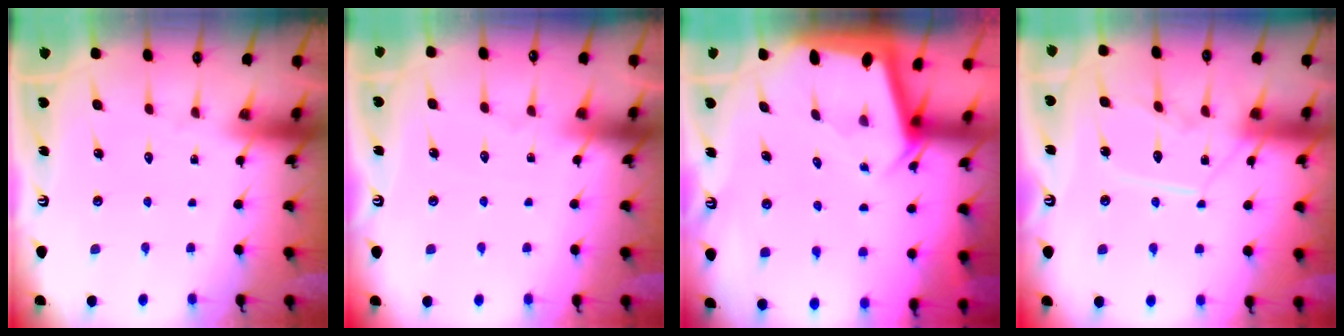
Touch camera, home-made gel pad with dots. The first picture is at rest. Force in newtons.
{"total": 5.2, "press": 5.2, "slide": 0.7}
{"total": 2.4, "press": 2.4, "slide": 0.1}
{"total": 10.4, "press": 10.3, "slide": 0.8}